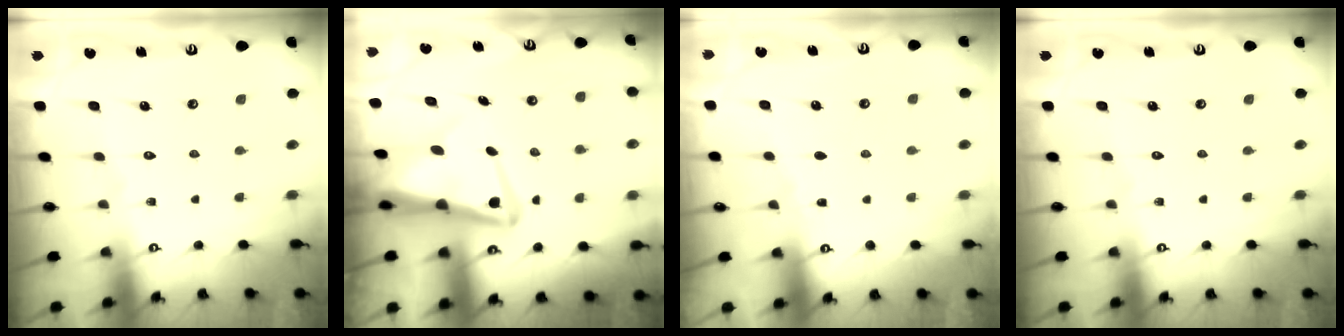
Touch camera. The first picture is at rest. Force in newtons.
{"total": 9.6, "press": 9.5, "slide": 1.5}
{"total": 2.6, "press": 2.6, "slide": 0.3}
{"total": 0.0}